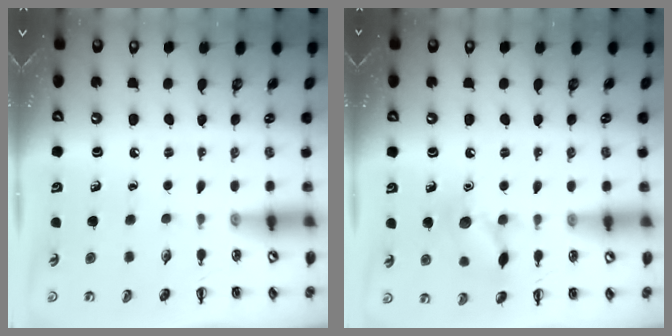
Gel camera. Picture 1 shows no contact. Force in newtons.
{"total": 10.6, "press": 10.6, "slide": 0.6}